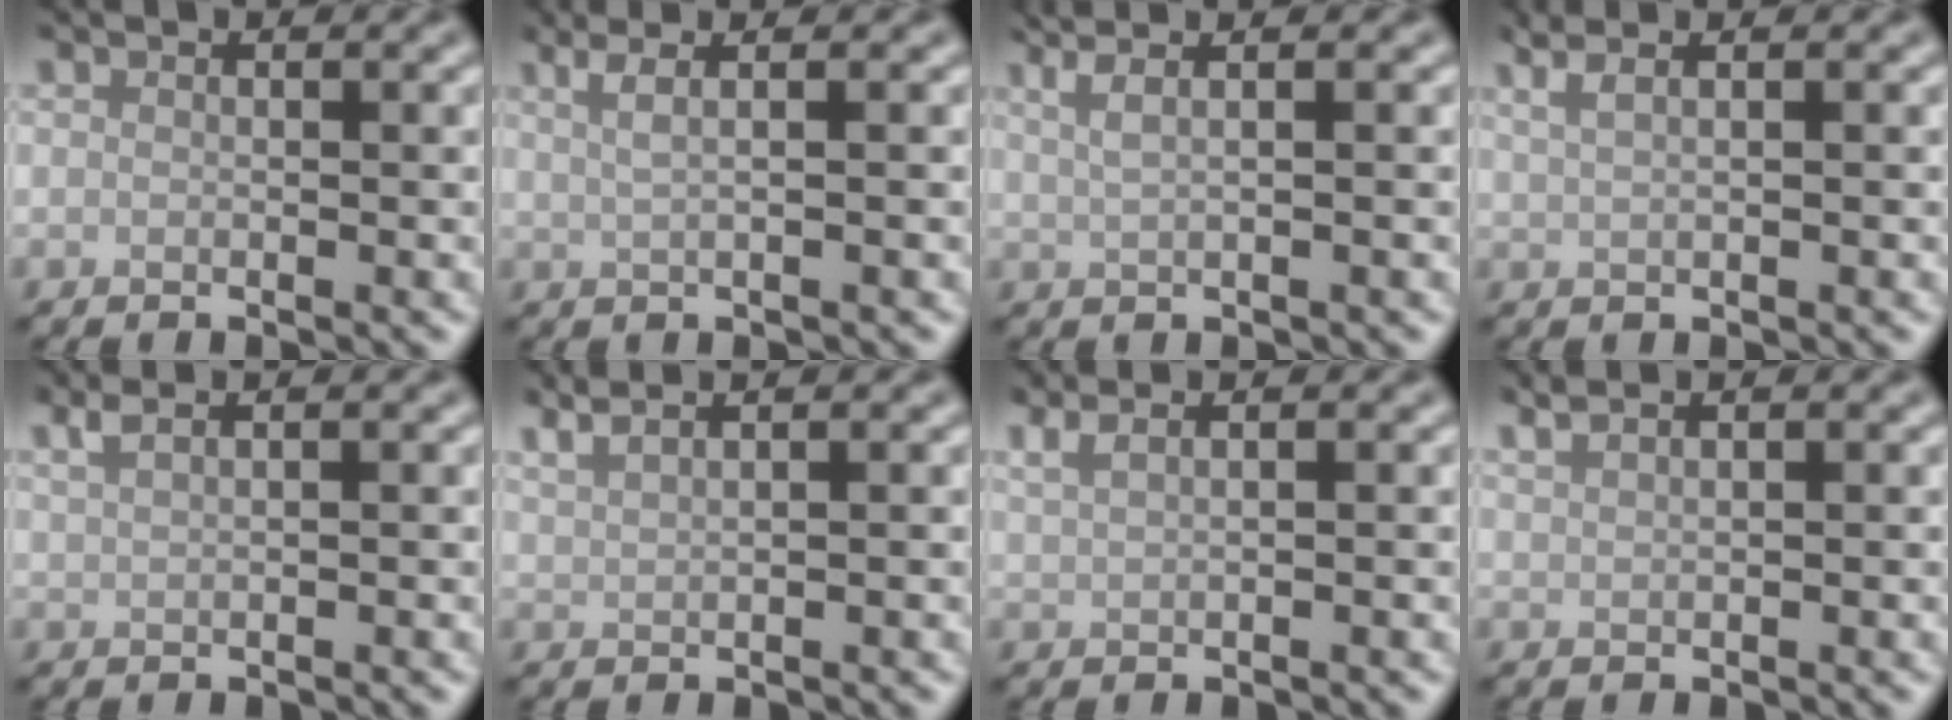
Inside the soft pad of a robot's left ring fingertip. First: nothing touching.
{"total": 4.3, "force": [2.3, 1.9, 3.0], "torque": [-0.039, 0.021, 0.011]}
{"total": 4.9, "force": [3.0, 2.1, 3.2], "torque": [-0.042, 0.030, 0.024]}
{"total": 3.9, "force": [2.4, 1.8, 2.4], "torque": [-0.025, 0.023, 0.012]}
{"total": 2.1, "force": [1.6, 0.7, 1.2], "torque": [-0.017, 0.005, 0.021]}
{"total": 3.7, "force": [2.9, 1.2, 2.0], "torque": [-0.021, 0.023, 0.026]}
{"total": 3.3, "force": [2.4, 1.3, 1.9], "torque": [-0.021, 0.016, 0.017]}
{"total": 2.3, "force": [1.9, 0.7, 1.2], "torque": [-0.011, 0.009, 0.018]}